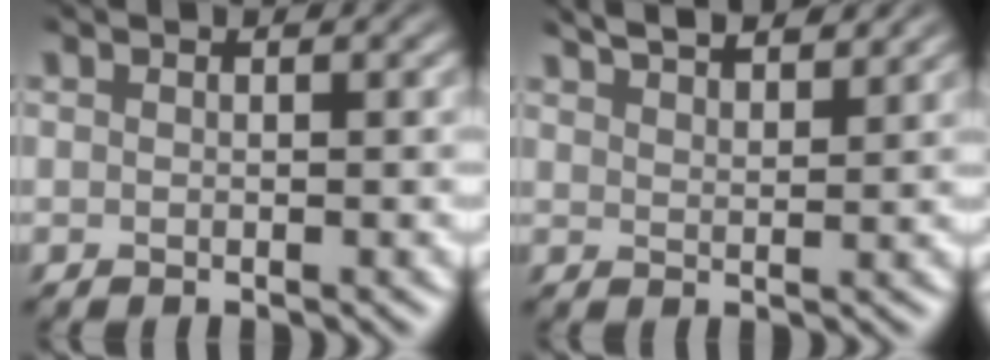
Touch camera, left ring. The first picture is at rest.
{"total": 5.4, "force": [4.4, 1.4, 2.7], "torque": [-0.025, 0.023, 0.043]}